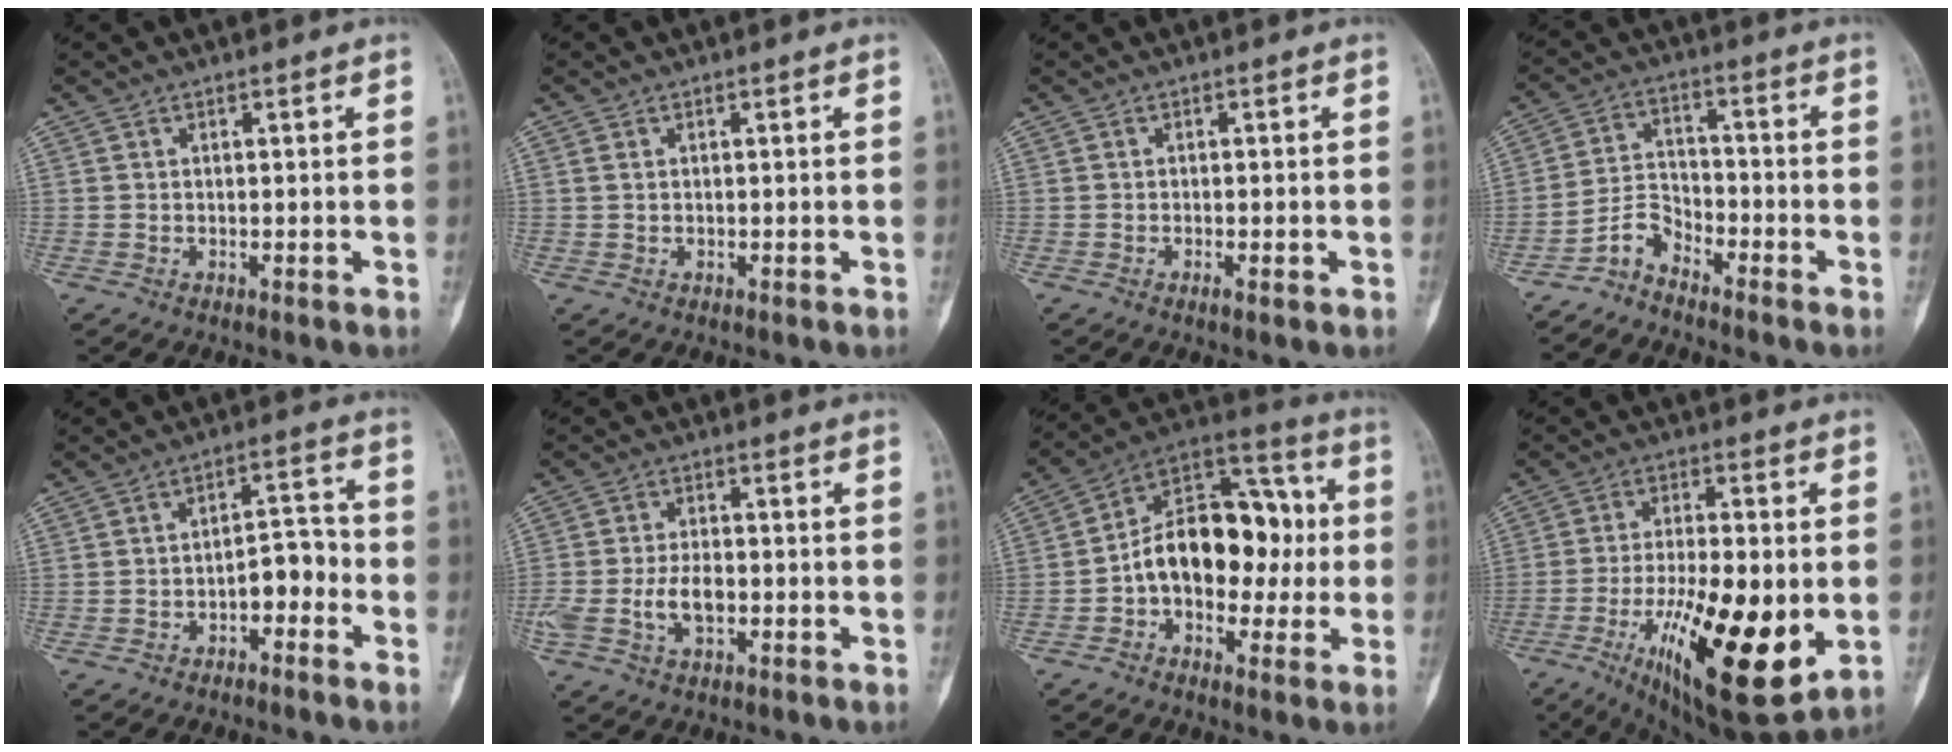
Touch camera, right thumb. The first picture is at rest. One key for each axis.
{"total": 0.7, "fx": 0.3, "fy": 0.5, "fz": 0.4, "tx": -0.010, "ty": 0.003, "tz": 0.007}
{"total": 1.7, "fx": -0.7, "fy": 0.5, "fz": 1.4, "tx": -0.024, "ty": 0.001, "tz": -0.010}
{"total": 4.9, "fx": -4.3, "fy": 1.9, "fz": 1.1, "tx": -0.017, "ty": 0.042, "tz": -0.096}
{"total": 6.1, "fx": -2.7, "fy": 3.3, "fz": 4.4, "tx": -0.047, "ty": 0.043, "tz": -0.046}
{"total": 6.0, "fx": -1.5, "fy": 3.3, "fz": 4.8, "tx": -0.097, "ty": 0.013, "tz": -0.026}
{"total": 18.4, "fx": -1.0, "fy": 12.0, "fz": 14.0, "tx": -0.177, "ty": 0.051, "tz": -0.024}
{"total": 22.7, "fx": -5.3, "fy": 7.6, "fz": 20.8, "tx": -0.340, "ty": -0.019, "tz": -0.068}